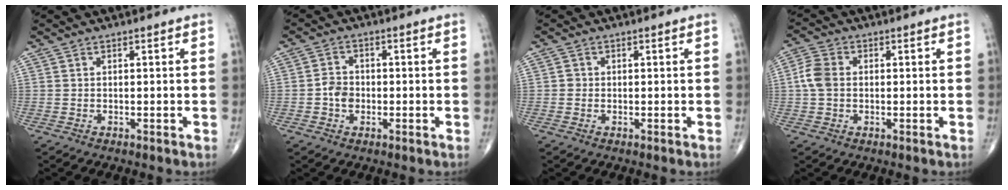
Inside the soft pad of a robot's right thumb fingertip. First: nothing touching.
{"total": 3.7, "force": [-0.8, 3.0, 2.0], "torque": [-0.025, 0.010, -0.019]}
{"total": 1.0, "force": [-0.1, 0.9, 0.2], "torque": [0.001, 0.002, -0.002]}
{"total": 4.9, "force": [0.1, 3.6, 3.3], "torque": [-0.075, 0.013, -0.005]}